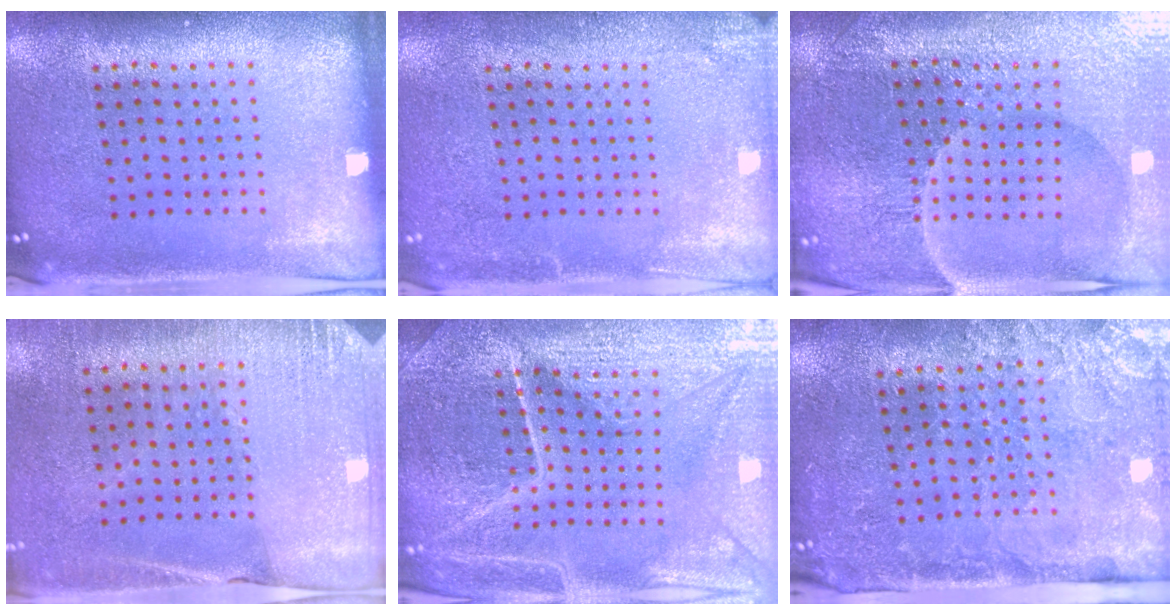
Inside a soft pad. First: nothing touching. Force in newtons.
{"total": 2.1, "press": 2.1, "slide": 0.2}
{"total": 4.9, "press": 4.7, "slide": 1.3}
{"total": 2.6, "press": 2.5, "slide": 0.8}
{"total": 5.1, "press": 4.8, "slide": 1.7}
{"total": 3.4, "press": 3.4, "slide": 0.6}